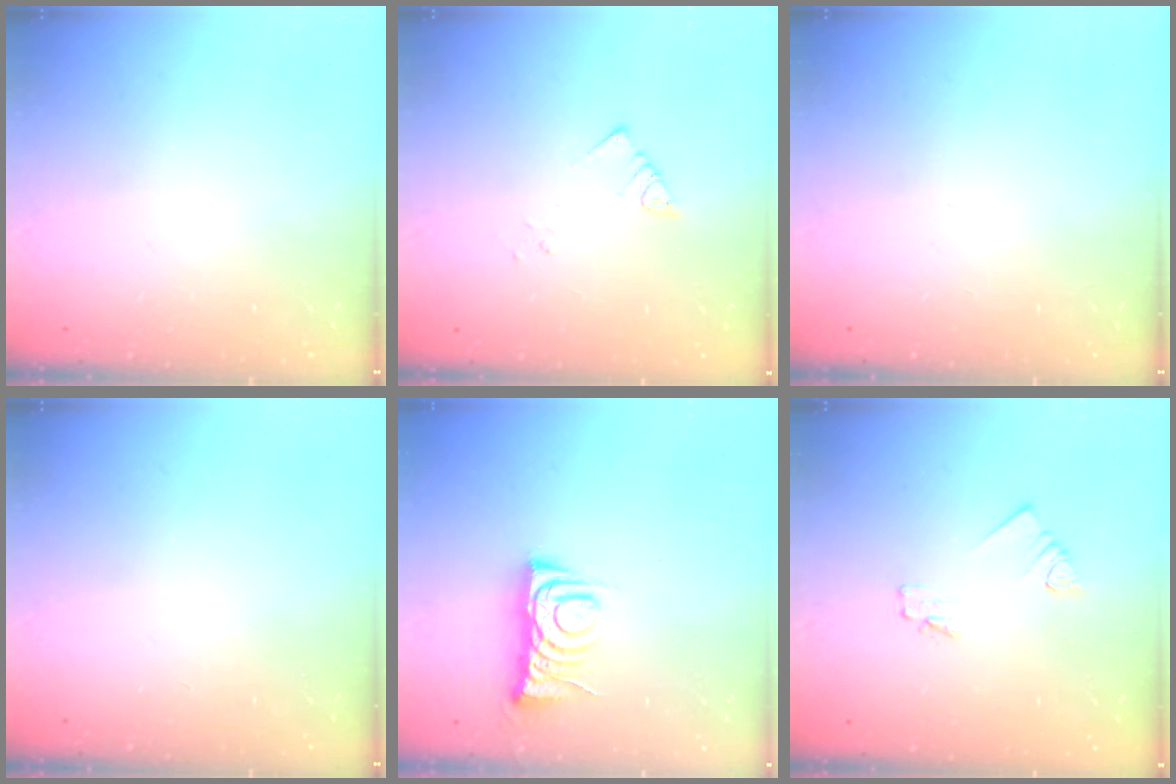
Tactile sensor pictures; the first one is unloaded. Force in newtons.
{"total": 2.8, "press": 2.8, "slide": 0.2}
{"total": 0.0}
{"total": 0.0}
{"total": 6.8, "press": 6.8, "slide": 0.6}
{"total": 1.7, "press": 1.7, "slide": 0.3}